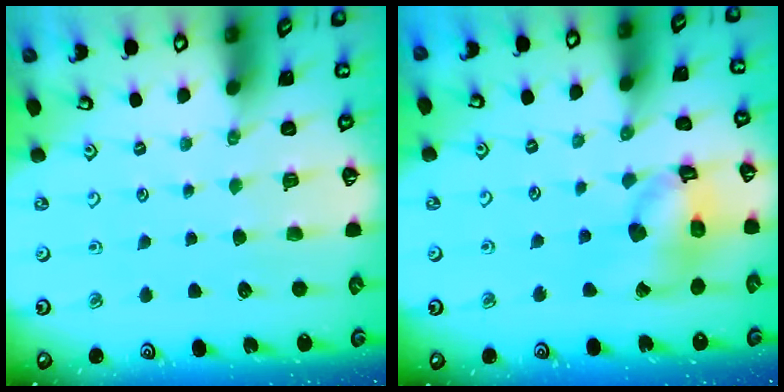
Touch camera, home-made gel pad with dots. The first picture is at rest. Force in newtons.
{"total": 13.1, "press": 13.0, "slide": 1.5}